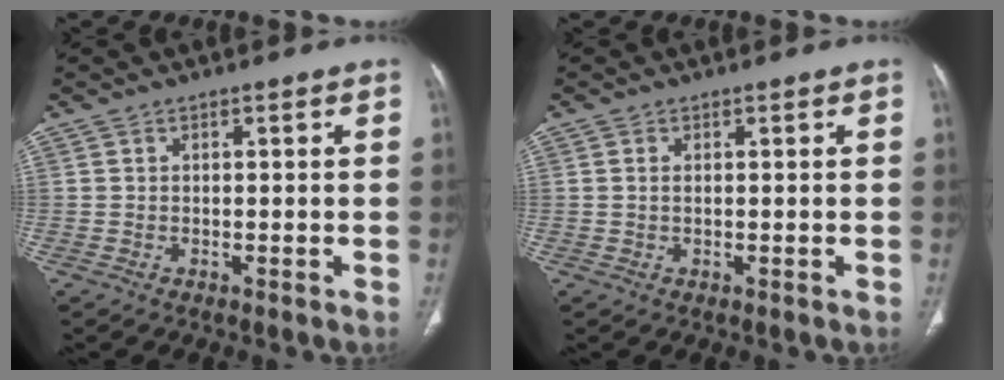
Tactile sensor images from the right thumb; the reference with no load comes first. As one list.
[{"total": 0.8, "force": [0.2, 0.4, 0.7], "torque": [-0.019, 0.002, 0.005]}]